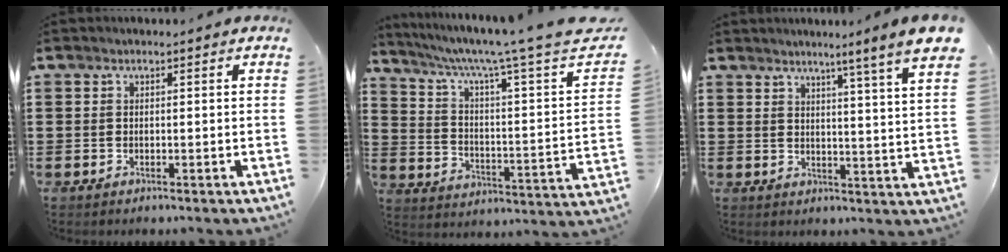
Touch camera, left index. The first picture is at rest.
{"total": 7.2, "force": [4.7, 0.0, 5.4], "torque": [-0.109, -0.039, 0.068]}
{"total": 5.2, "force": [3.7, -1.5, 3.2], "torque": [-0.068, -0.034, 0.053]}